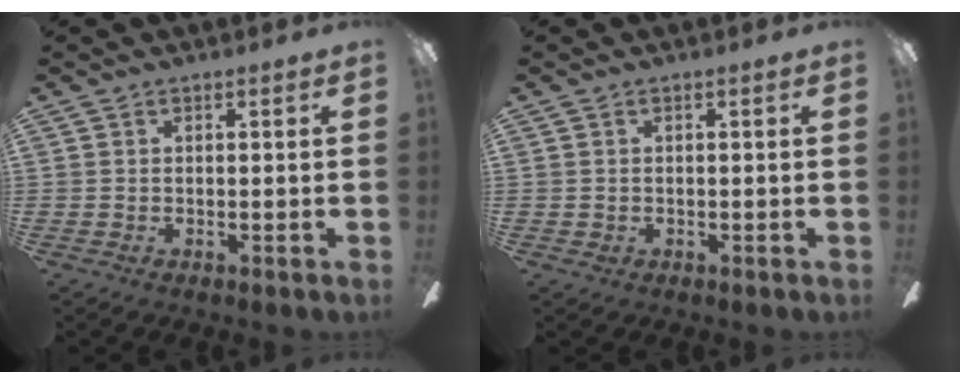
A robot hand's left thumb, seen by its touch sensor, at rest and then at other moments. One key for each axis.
{"total": 0.9, "fx": -0.3, "fy": 0.8, "fz": 0.4, "tx": -0.008, "ty": 0.002, "tz": -0.007}